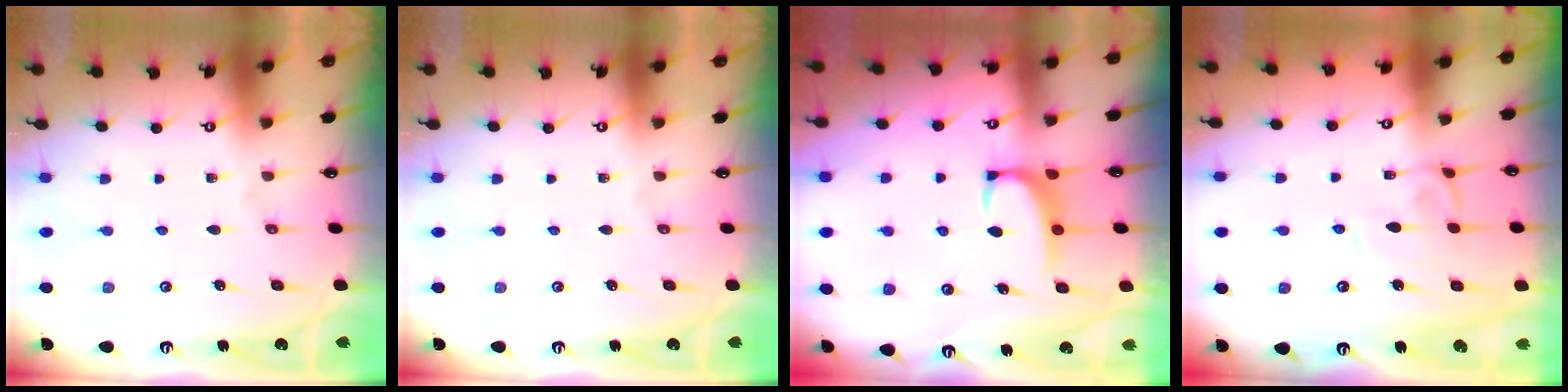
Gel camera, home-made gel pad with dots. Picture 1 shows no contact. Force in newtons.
{"total": 0.0}
{"total": 2.3, "press": 2.2, "slide": 0.6}
{"total": 1.0, "press": 1.0, "slide": 0.2}